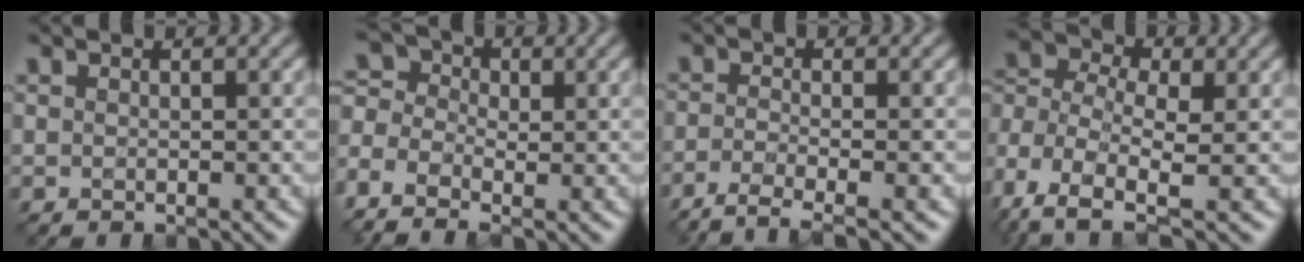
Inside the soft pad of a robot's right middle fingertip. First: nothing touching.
{"total": 6.2, "force": [-2.5, 4.1, 3.9], "torque": [-0.093, 0.004, -0.045]}
{"total": 4.1, "force": [-2.8, 1.0, 2.9], "torque": [-0.049, -0.009, -0.063]}
{"total": 8.0, "force": [-2.9, 4.7, 5.8], "torque": [-0.147, 0.001, -0.071]}